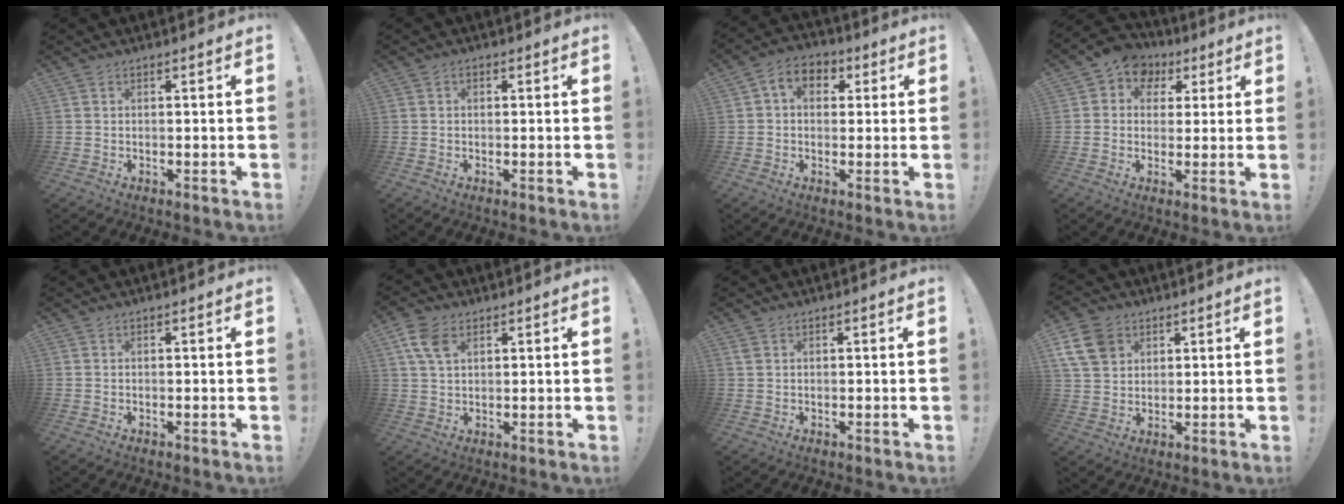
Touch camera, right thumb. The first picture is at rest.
{"total": 1.0, "force": [-0.4, 0.8, 0.5], "torque": [-0.008, 0.004, -0.008]}
{"total": 7.1, "force": [1.6, 5.5, 4.2], "torque": [-0.056, 0.002, 0.030]}
{"total": 6.8, "force": [1.4, 6.3, 2.2], "torque": [-0.024, -0.003, 0.031]}
{"total": 0.0}
{"total": 7.2, "force": [3.2, 4.4, 4.7], "torque": [-0.094, -0.002, 0.063]}
{"total": 1.0, "force": [0.5, 0.6, 0.5], "torque": [-0.014, 0.003, 0.011]}
{"total": 10.9, "force": [5.2, 8.1, 5.0], "torque": [-0.097, -0.019, 0.104]}